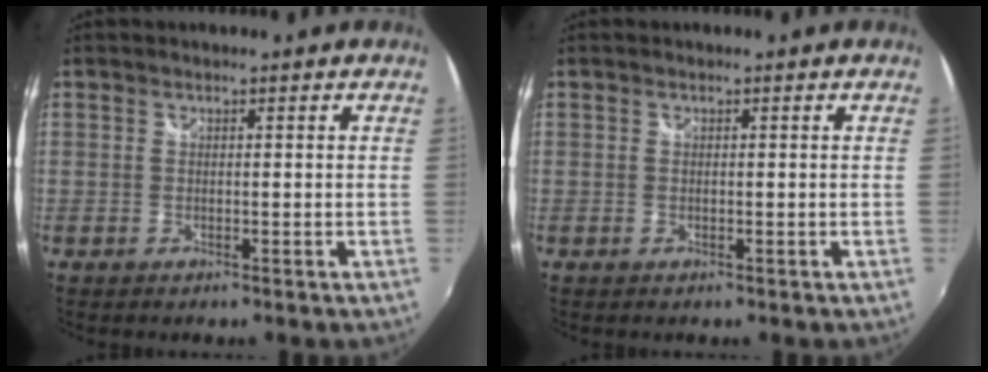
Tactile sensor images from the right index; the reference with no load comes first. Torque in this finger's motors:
{"motor_torque": [-0.32, 0.15, -0.04, 0.00]}